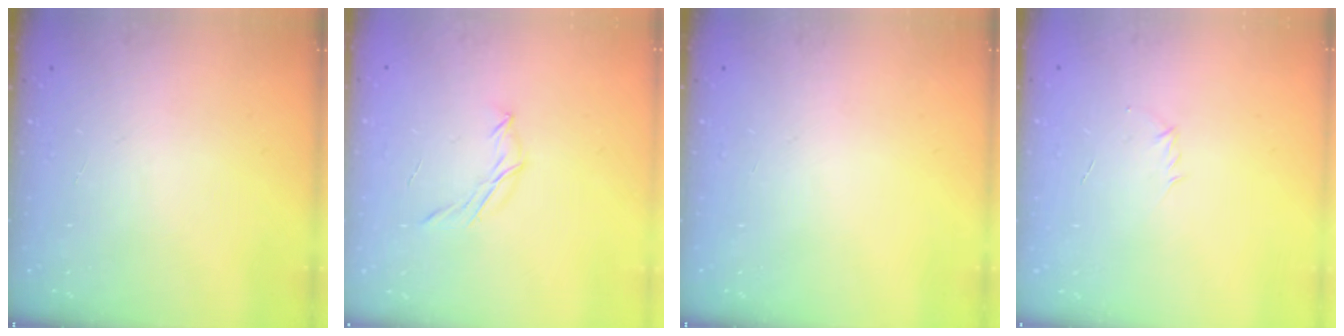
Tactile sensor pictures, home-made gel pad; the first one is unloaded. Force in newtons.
{"total": 4.7, "press": 4.6, "slide": 1.0}
{"total": 0.0}
{"total": 2.9, "press": 2.8, "slide": 0.8}